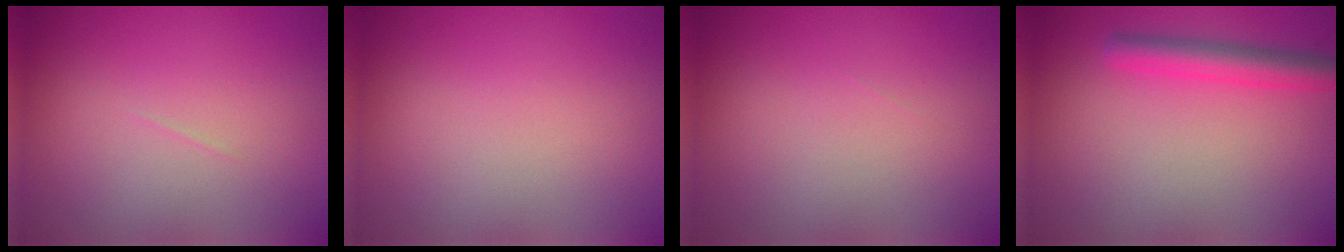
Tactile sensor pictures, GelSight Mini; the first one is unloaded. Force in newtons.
{"total": 0.0}
{"total": 0.0}
{"total": 3.2, "press": 3.2, "slide": 0.2}